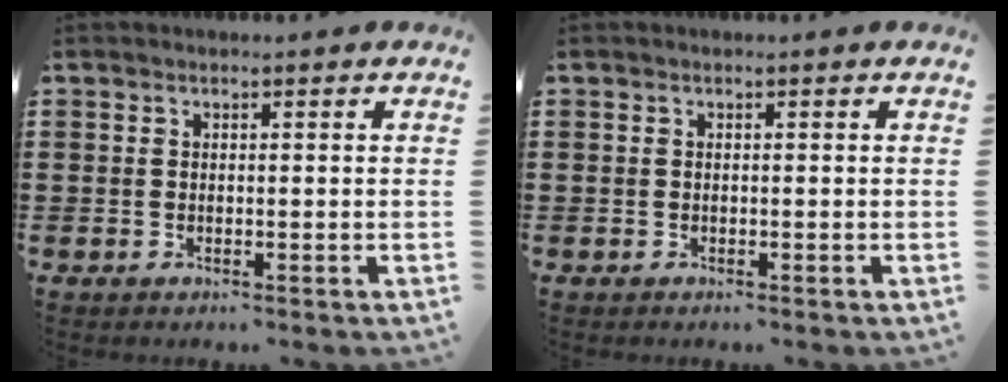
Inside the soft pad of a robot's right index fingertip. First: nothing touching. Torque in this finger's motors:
{"motor_torque": [0.00, -0.01, 0.00, -0.02]}